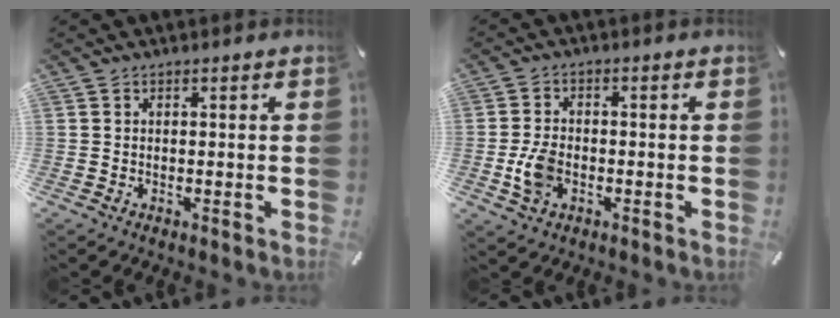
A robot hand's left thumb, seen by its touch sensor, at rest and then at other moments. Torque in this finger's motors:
{"motor_torque": [-0.22, 0.52, 0.10, 0.00, 0.03]}